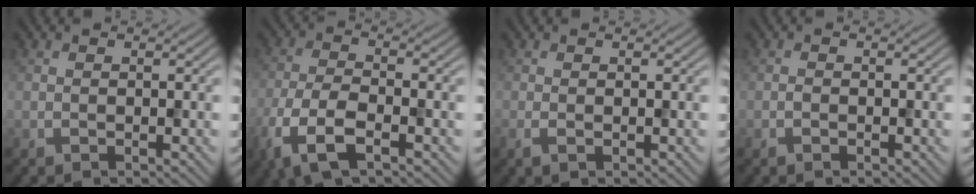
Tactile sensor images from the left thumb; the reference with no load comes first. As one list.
[{"total": 7.4, "force": [-4.0, 2.9, 5.6], "torque": [-0.128, -0.011, -0.089]}, {"total": 1.2, "force": [-0.3, 0.5, 1.1], "torque": [-0.028, -0.004, -0.007]}, {"total": 0.6, "force": [-0.4, 0.3, 0.4], "torque": [-0.007, 0.000, -0.007]}]